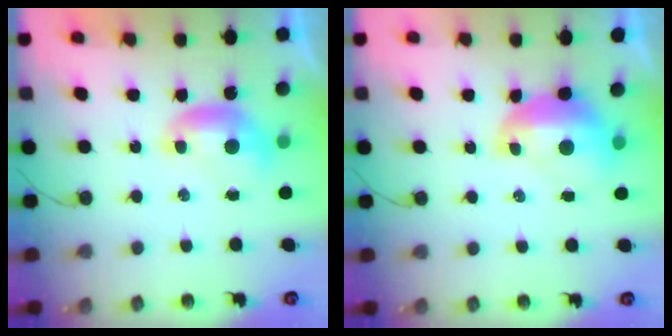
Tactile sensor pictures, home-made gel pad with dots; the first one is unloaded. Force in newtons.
{"total": 2.8, "press": 2.7, "slide": 0.7}